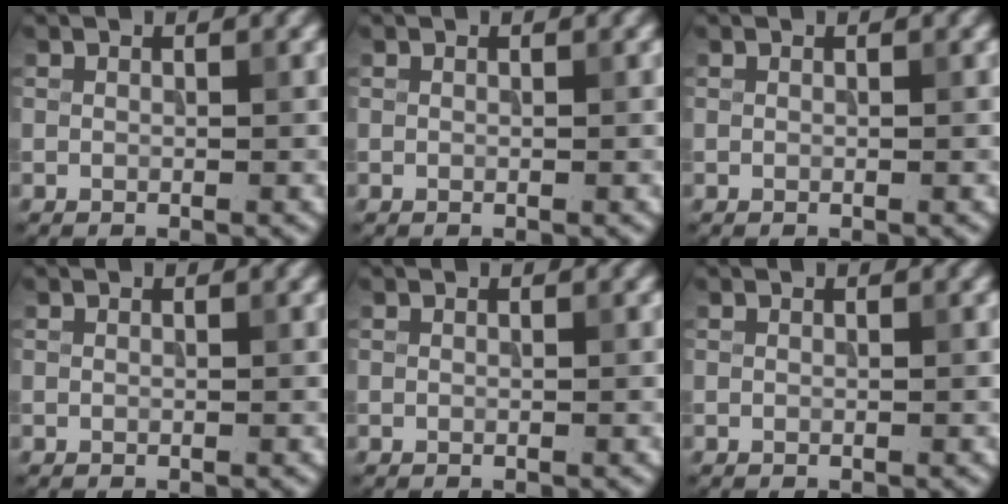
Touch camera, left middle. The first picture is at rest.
{"total": 0.0}
{"total": 0.0}
{"total": 0.0}
{"total": 0.0}
{"total": 0.0}